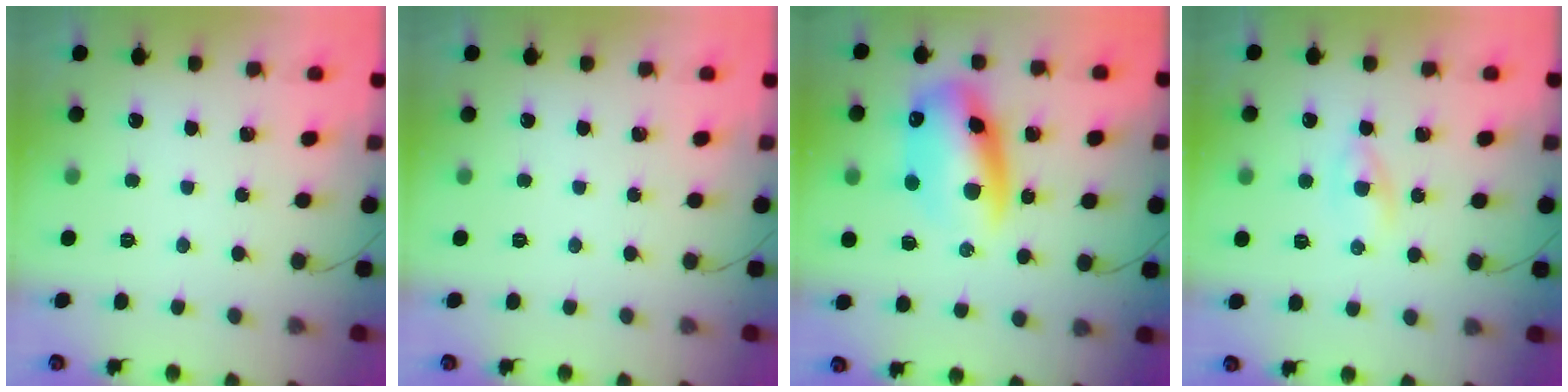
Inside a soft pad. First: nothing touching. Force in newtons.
{"total": 0.0}
{"total": 14.0, "press": 13.6, "slide": 3.4}
{"total": 2.4, "press": 2.2, "slide": 0.9}